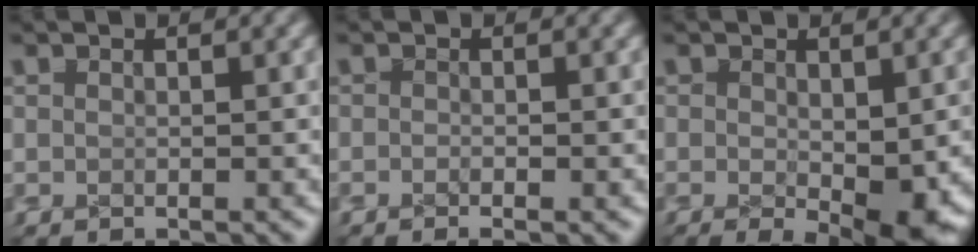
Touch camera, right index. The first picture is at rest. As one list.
[{"total": 1.1, "force": [-0.8, 0.5, 0.5], "torque": [-0.005, -0.003, -0.015]}, {"total": 4.7, "force": [-1.8, 1.9, 3.9], "torque": [-0.060, -0.035, -0.013]}]